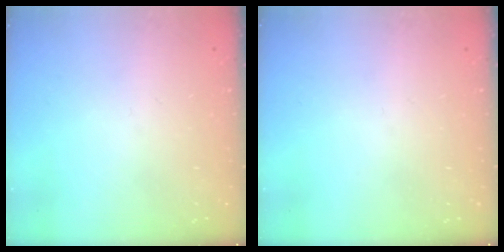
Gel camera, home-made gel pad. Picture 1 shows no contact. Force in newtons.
{"total": 0.0}